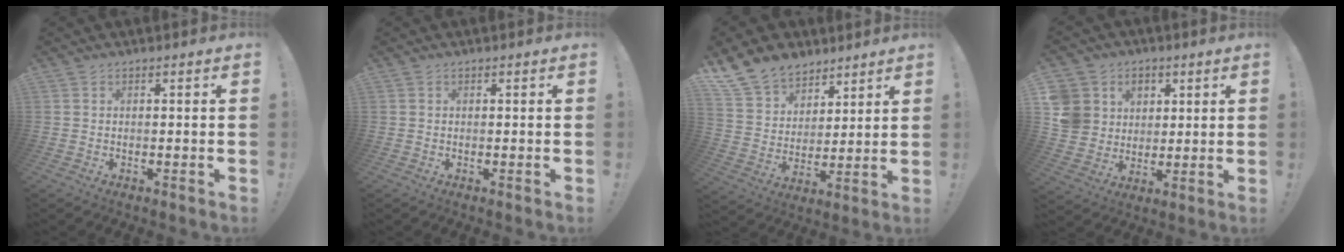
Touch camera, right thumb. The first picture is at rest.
{"total": 0.0}
{"total": 13.3, "force": [9.9, 8.4, 2.8], "torque": [-0.060, -0.072, 0.194]}
{"total": 11.0, "force": [2.8, 10.2, 2.9], "torque": [-0.050, -0.009, 0.066]}